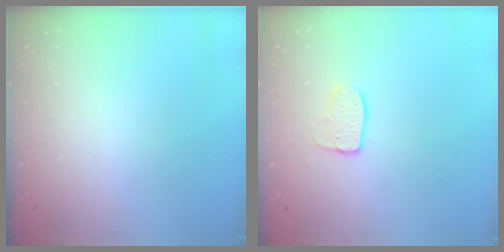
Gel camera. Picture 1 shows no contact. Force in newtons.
{"total": 6.7, "press": 6.7, "slide": 0.2}